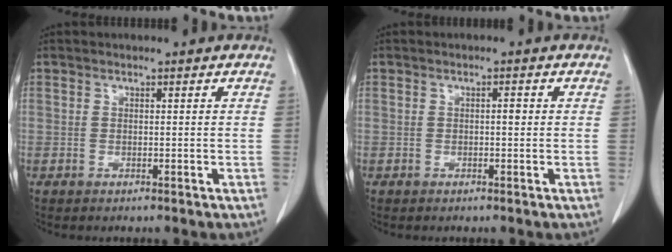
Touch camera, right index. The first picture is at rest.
{"total": 1.1, "force": [0.0, 0.4, 1.0], "torque": [-0.013, 0.002, -0.002]}